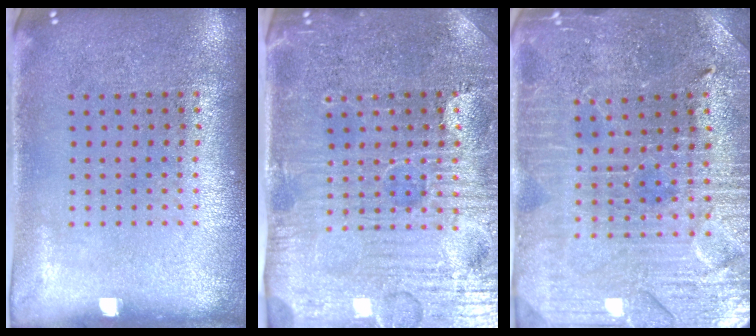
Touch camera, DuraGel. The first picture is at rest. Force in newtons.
{"total": 5.2, "press": 4.8, "slide": 1.9}
{"total": 3.3, "press": 3.2, "slide": 0.5}